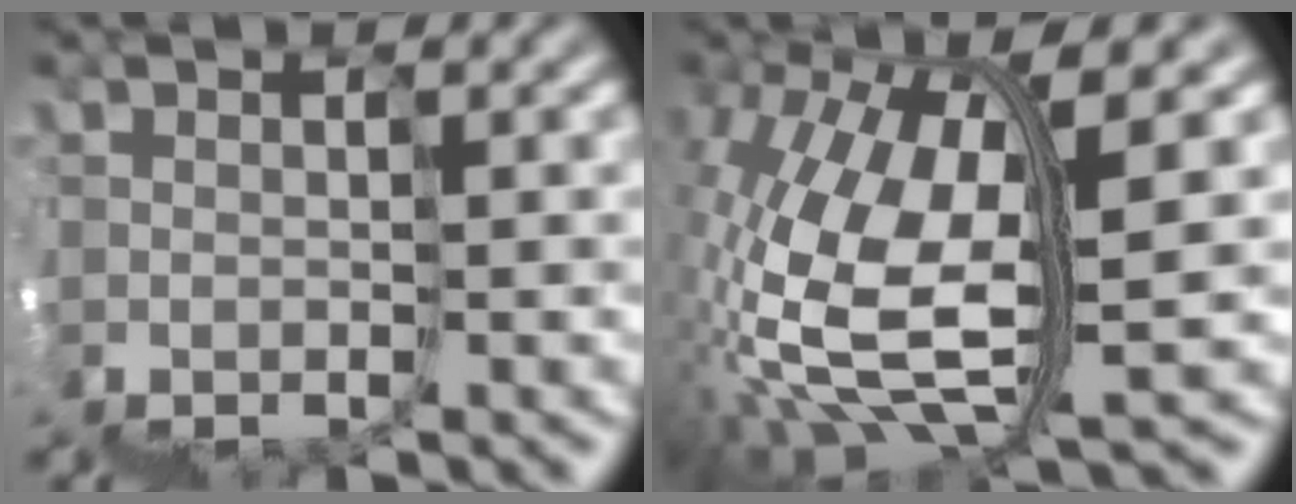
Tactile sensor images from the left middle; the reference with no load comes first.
{"total": 7.7, "force": [1.4, 3.1, 6.9], "torque": [-0.174, 0.004, 0.027]}